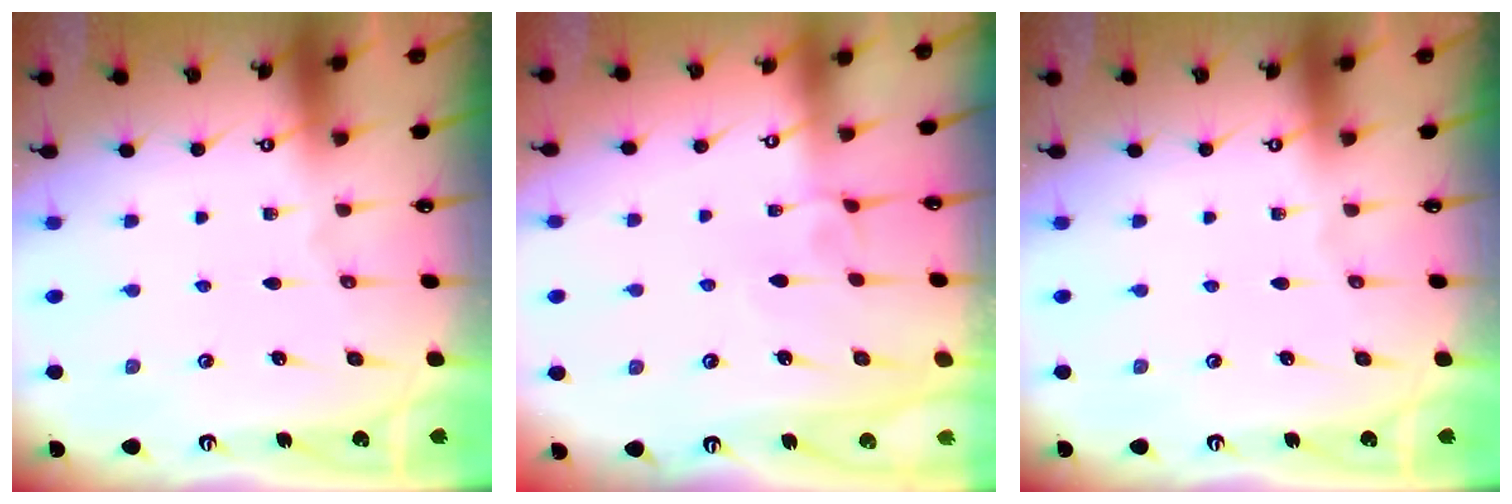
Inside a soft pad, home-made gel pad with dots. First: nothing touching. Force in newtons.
{"total": 2.4, "press": 2.4, "slide": 0.2}
{"total": 0.0}